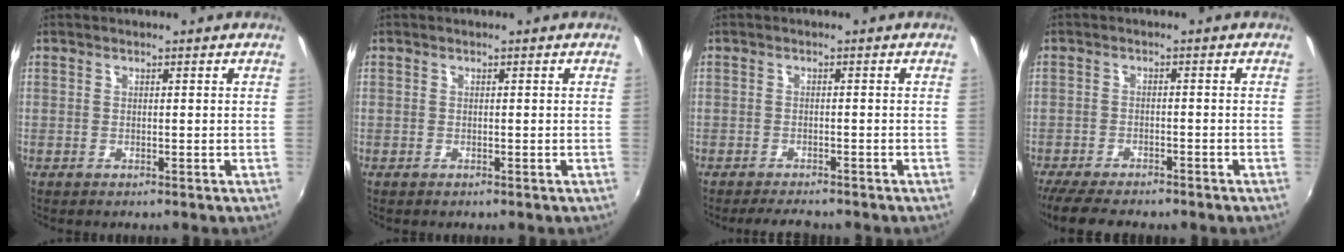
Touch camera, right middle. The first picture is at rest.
{"total": 0.6, "force": [0.4, -0.3, -0.3], "torque": [0.009, 0.001, 0.006]}
{"total": 4.5, "force": [-4.1, 0.9, 1.7], "torque": [-0.043, -0.011, -0.062]}
{"total": 9.9, "force": [-8.4, 2.4, 4.6], "torque": [-0.109, -0.029, -0.137]}